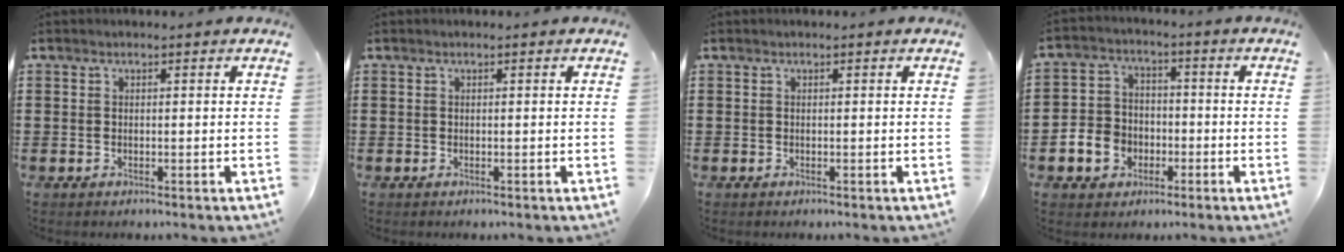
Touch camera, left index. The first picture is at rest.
{"total": 0.0}
{"total": 0.0}
{"total": 5.9, "force": [-2.3, 5.0, 2.0], "torque": [-0.060, 0.016, -0.046]}